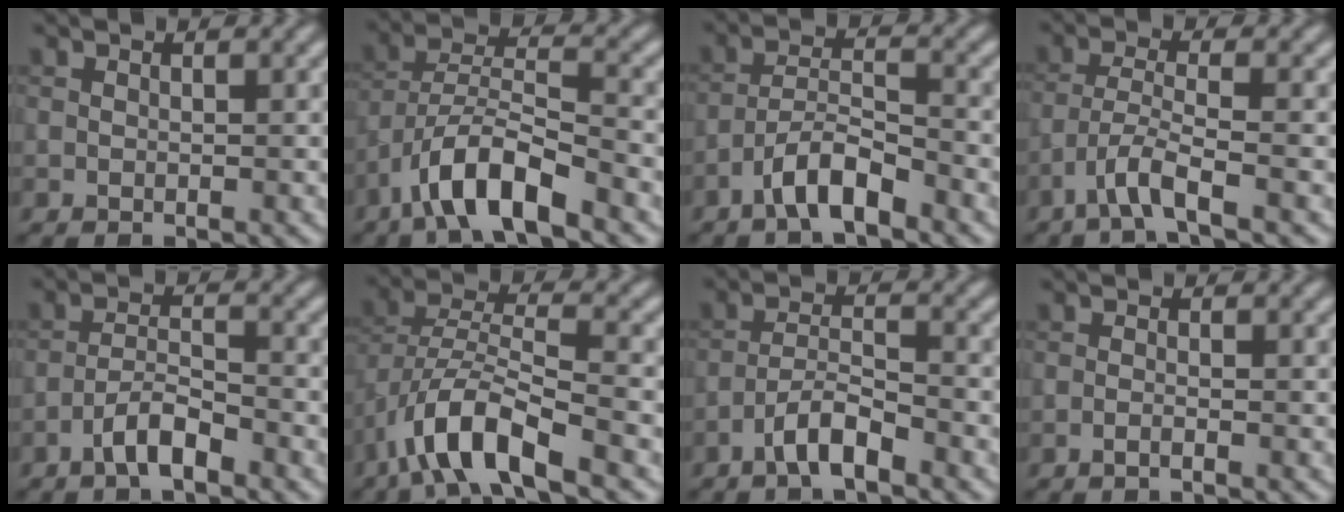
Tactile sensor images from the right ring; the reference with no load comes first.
{"total": 7.0, "force": [-4.5, 1.9, 5.0], "torque": [-0.087, 0.010, -0.083]}
{"total": 4.4, "force": [-3.1, 1.1, 3.0], "torque": [-0.053, 0.012, -0.065]}
{"total": 3.7, "force": [-2.4, 0.4, 2.8], "torque": [-0.056, 0.007, -0.057]}
{"total": 3.3, "force": [-2.2, 0.8, 2.3], "torque": [-0.045, 0.010, -0.047]}
{"total": 7.6, "force": [-4.4, 2.4, 5.7], "torque": [-0.103, 0.004, -0.087]}
{"total": 3.6, "force": [-2.5, 0.8, 2.5], "torque": [-0.048, 0.011, -0.053]}
{"total": 1.0, "force": [-0.5, 0.3, 0.8], "torque": [-0.011, 0.000, -0.013]}